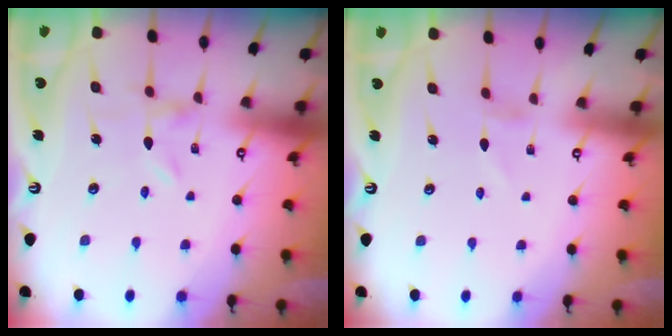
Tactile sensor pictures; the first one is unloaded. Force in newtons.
{"total": 1.1, "press": 1.1, "slide": 0.1}